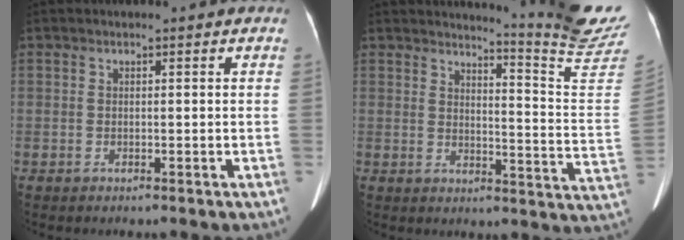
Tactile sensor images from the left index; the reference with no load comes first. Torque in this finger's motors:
{"motor_torque": [0.62, -1.52, 0.02, 0.06]}